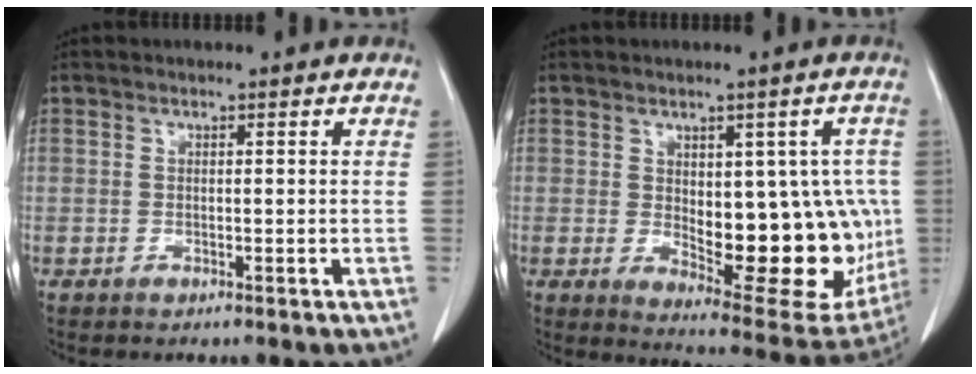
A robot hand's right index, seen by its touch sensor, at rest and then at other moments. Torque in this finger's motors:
{"motor_torque": [0.51, 0.20, 0.33, 0.11]}